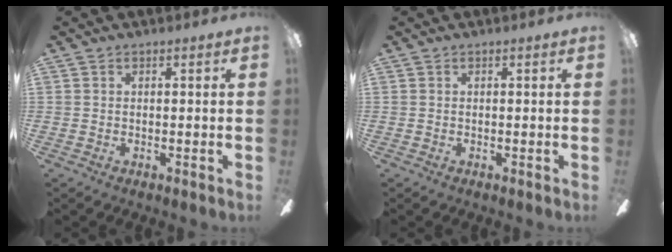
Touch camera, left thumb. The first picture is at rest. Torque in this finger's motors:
{"motor_torque": [-0.13, 0.13, 0.00, 0.00, 0.00]}